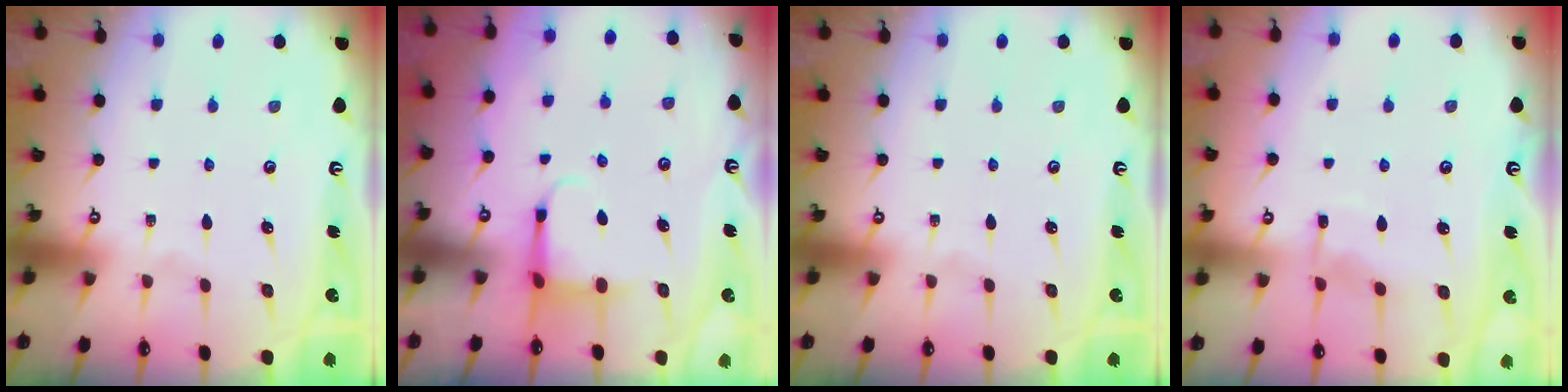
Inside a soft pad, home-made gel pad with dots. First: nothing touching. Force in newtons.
{"total": 5.0, "press": 4.9, "slide": 0.7}
{"total": 0.0}
{"total": 6.1, "press": 6.1, "slide": 0.5}